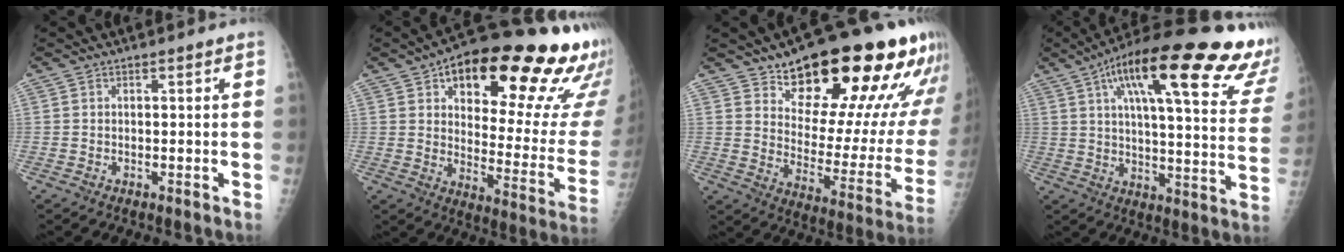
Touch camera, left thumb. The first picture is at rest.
{"total": 28.3, "force": [16.7, 9.8, 20.7], "torque": [-0.242, -0.055, 0.230]}
{"total": 24.7, "force": [16.5, 8.6, 16.2], "torque": [-0.188, -0.087, 0.239]}
{"total": 31.2, "force": [18.2, 7.1, 24.3], "torque": [-0.297, -0.018, 0.251]}